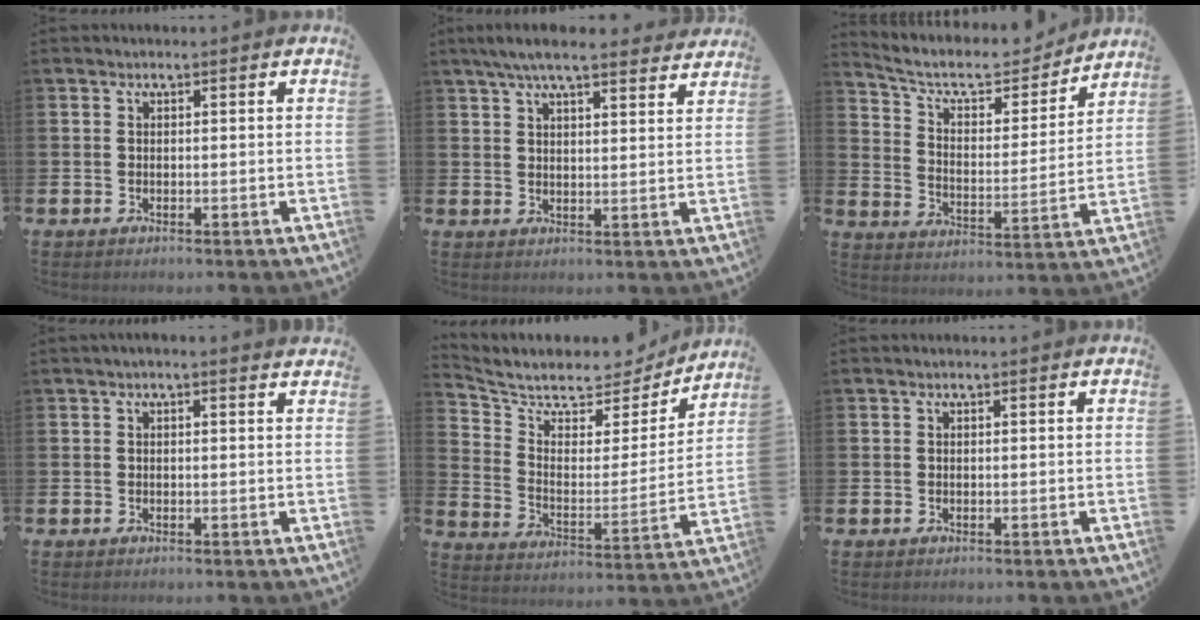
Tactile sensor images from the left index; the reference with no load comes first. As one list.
[{"total": 6.4, "force": [5.7, 0.9, 2.6], "torque": [-0.062, -0.015, 0.103]}, {"total": 8.3, "force": [7.3, 2.8, 2.8], "torque": [-0.086, -0.052, 0.122]}, {"total": 0.7, "force": [0.4, 0.0, 0.5], "torque": [-0.006, 0.000, 0.007]}, {"total": 6.8, "force": [6.1, 2.7, 1.2], "torque": [-0.060, -0.058, 0.099]}, {"total": 0.0}]